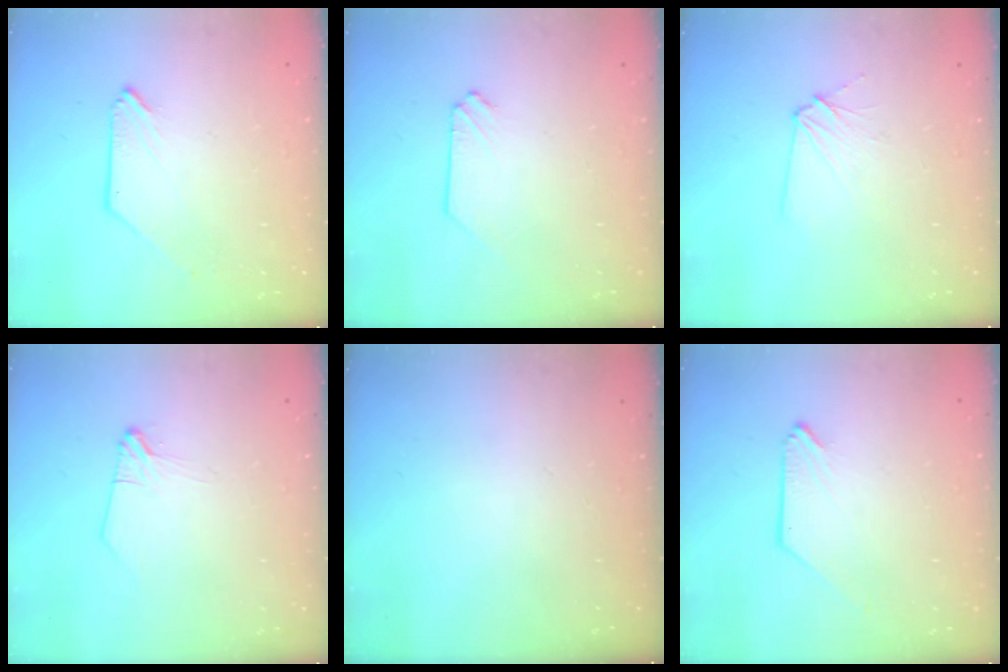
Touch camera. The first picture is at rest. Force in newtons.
{"total": 0.0}
{"total": 3.4, "press": 3.4, "slide": 0.5}
{"total": 2.0, "press": 2.0, "slide": 0.4}
{"total": 0.0}
{"total": 0.0}